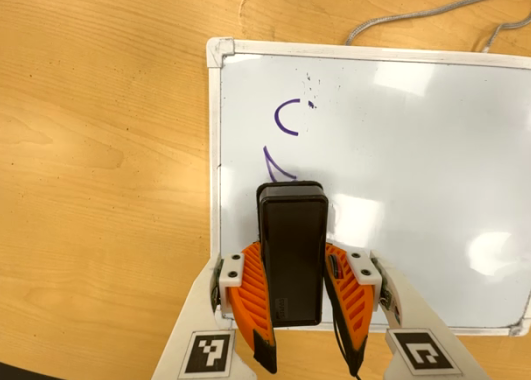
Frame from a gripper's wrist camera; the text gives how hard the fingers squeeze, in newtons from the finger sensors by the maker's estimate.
{"total": 6.7, "left": 6.1, "right": 7.3}